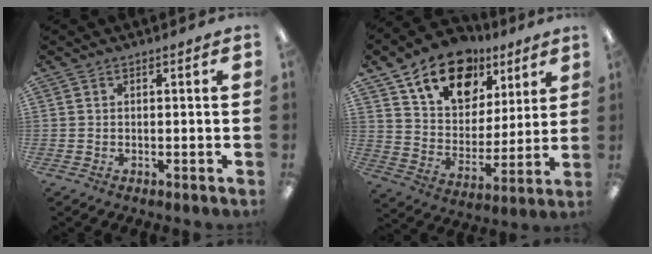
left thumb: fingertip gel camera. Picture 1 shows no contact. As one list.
[{"total": 17.1, "force": [10.9, 10.9, 7.5], "torque": [-0.123, -0.055, 0.199]}]